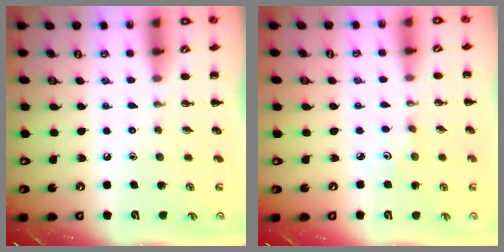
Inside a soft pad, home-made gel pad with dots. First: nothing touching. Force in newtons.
{"total": 1.5, "press": 1.4, "slide": 0.5}